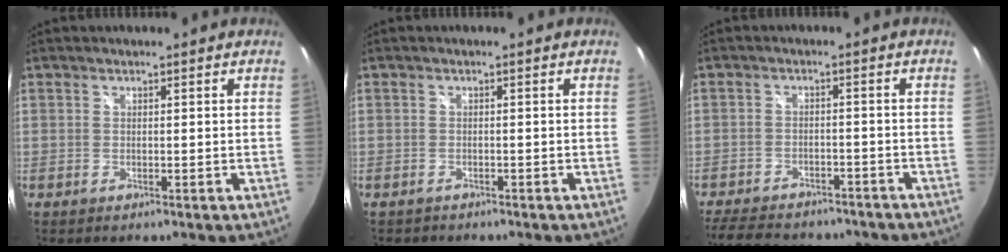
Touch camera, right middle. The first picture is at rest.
{"total": 1.2, "force": [-1.0, 0.7, 0.1], "torque": [-0.007, -0.001, -0.016]}
{"total": 15.6, "force": [-12.8, 6.0, 6.5], "torque": [-0.147, -0.012, -0.178]}